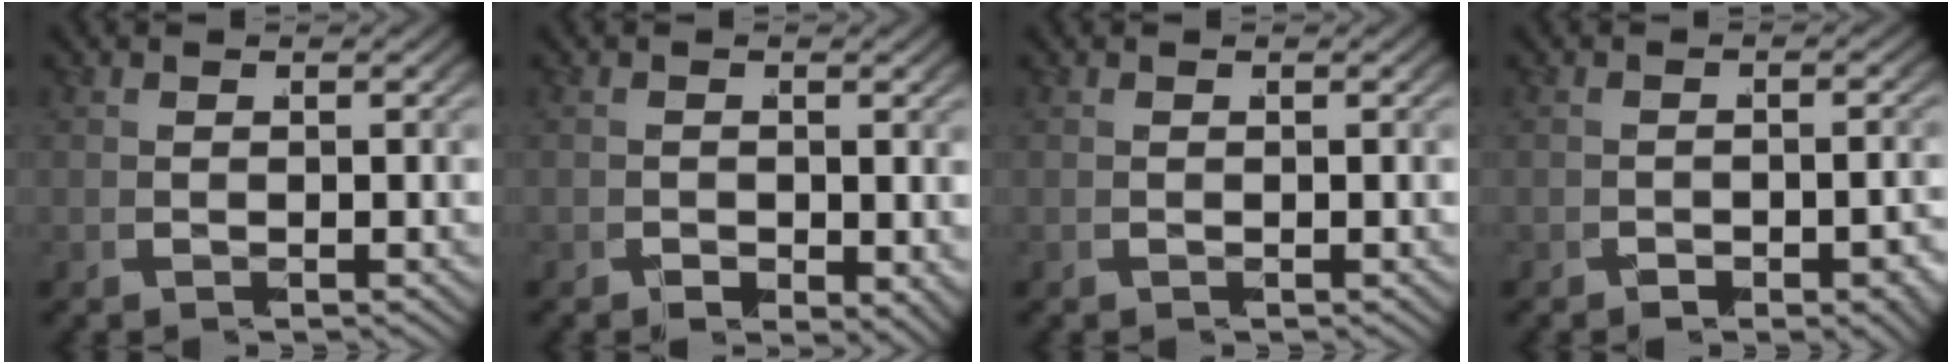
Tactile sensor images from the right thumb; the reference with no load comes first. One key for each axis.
{"total": 1.8, "fx": -0.3, "fy": 1.3, "fz": 1.2, "tx": -0.029, "ty": -0.016, "tz": -0.002}
{"total": 0.0}
{"total": 2.3, "fx": -1.4, "fy": 1.1, "fz": 1.4, "tx": -0.028, "ty": -0.013, "tz": -0.021}